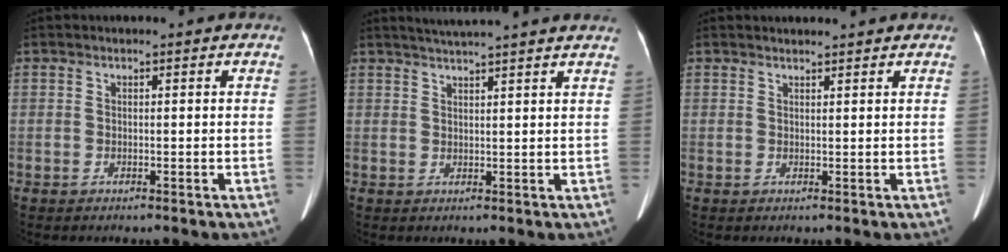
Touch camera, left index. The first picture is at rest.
{"total": 11.0, "force": [10.0, -0.8, 4.7], "torque": [-0.078, 0.020, 0.124]}
{"total": 2.9, "force": [2.8, 0.3, 0.5], "torque": [-0.012, 0.015, 0.037]}